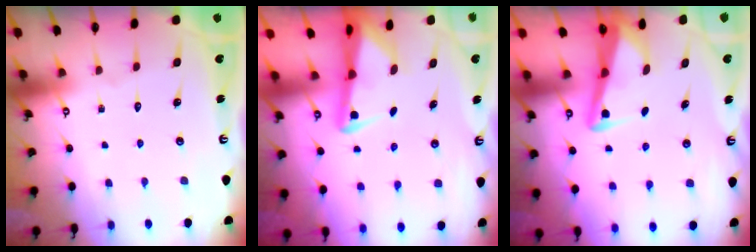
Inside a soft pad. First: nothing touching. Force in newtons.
{"total": 2.7, "press": 2.6, "slide": 0.6}
{"total": 3.8, "press": 3.7, "slide": 0.4}